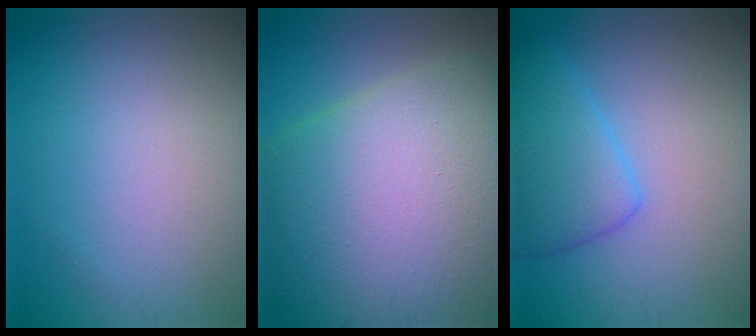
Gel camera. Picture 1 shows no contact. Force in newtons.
{"total": 17.0, "press": 17.0, "slide": 0.3}
{"total": 4.0, "press": 4.0, "slide": 0.1}